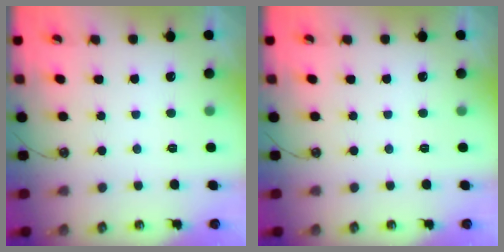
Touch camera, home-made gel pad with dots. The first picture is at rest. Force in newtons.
{"total": 0.0}